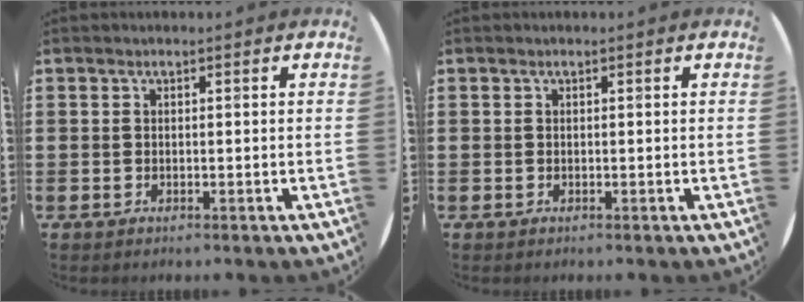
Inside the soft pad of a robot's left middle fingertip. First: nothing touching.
{"total": 0.0}